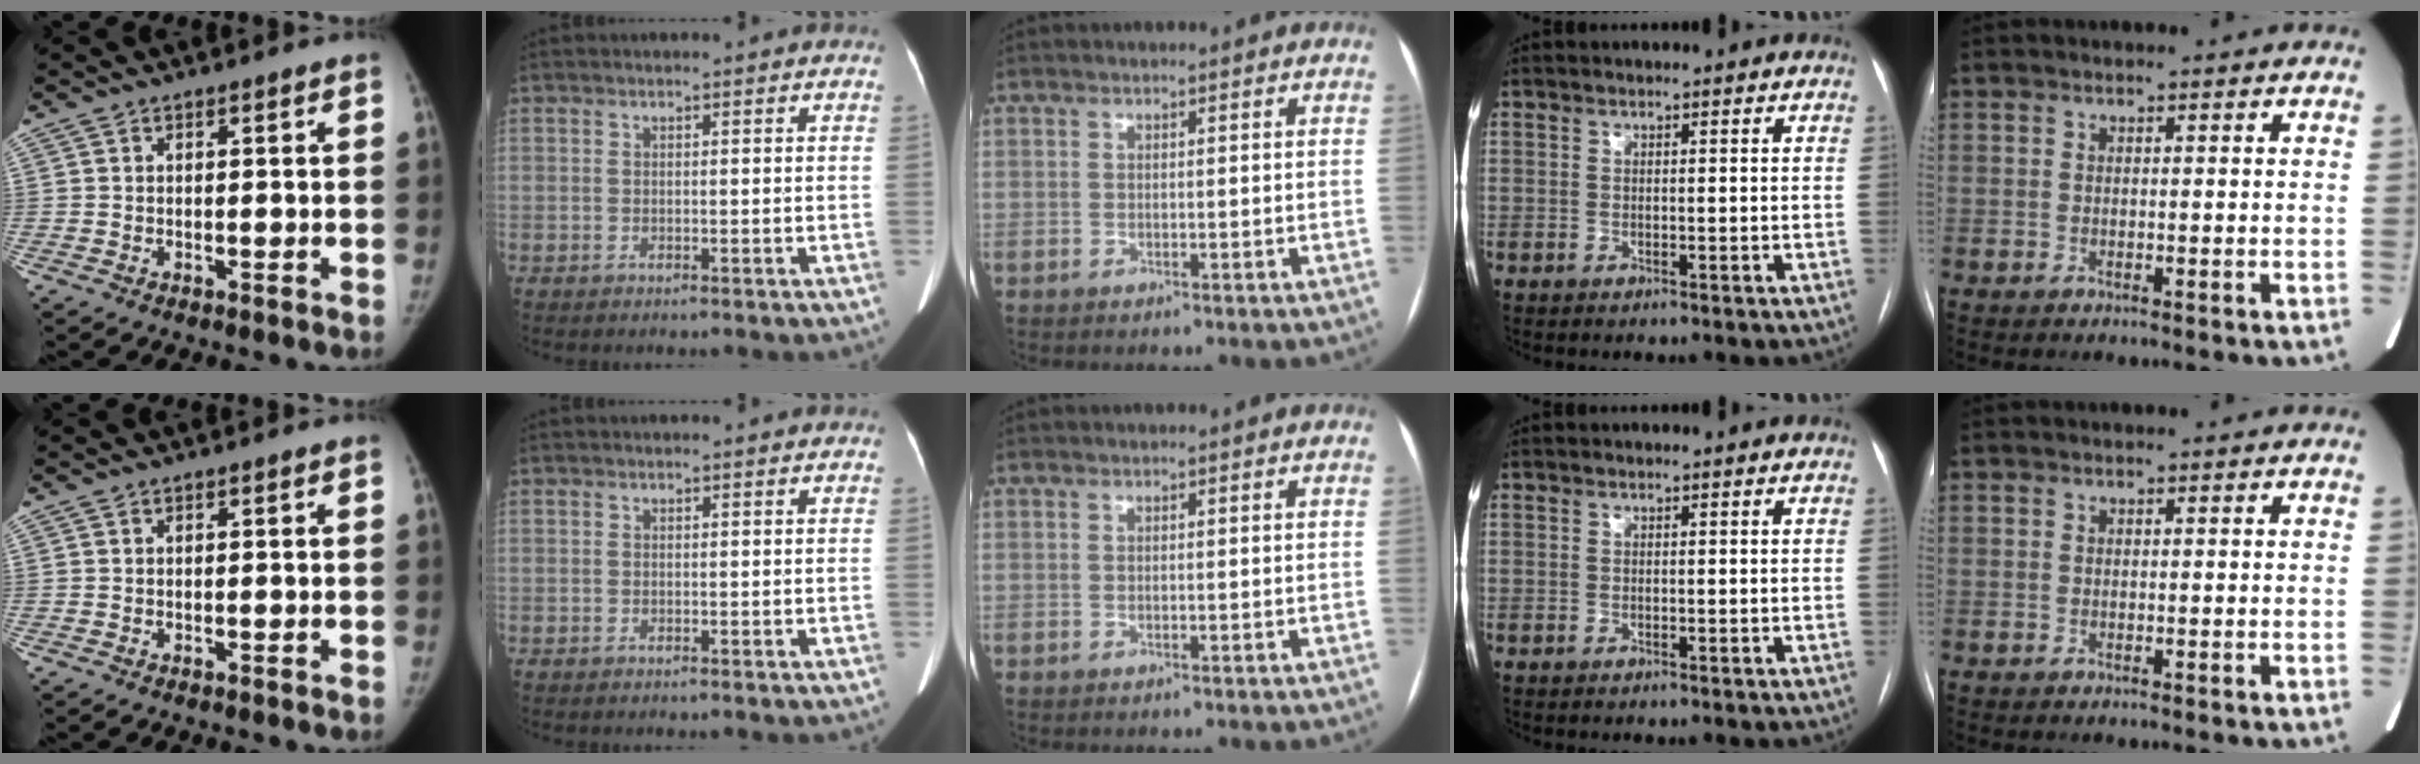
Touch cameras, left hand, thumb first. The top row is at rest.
{"index": {"total": 1.4, "force": [1.3, 0.3, 0.6], "torque": [-0.003, 0.003, 0.011]}}